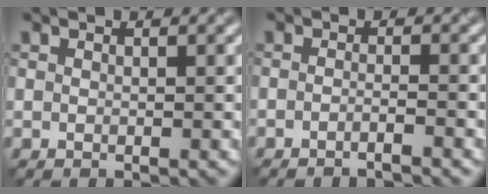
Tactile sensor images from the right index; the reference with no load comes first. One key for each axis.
{"total": 1.7, "fx": -1.6, "fy": 0.2, "fz": 0.6, "tx": -0.001, "ty": -0.005, "tz": -0.037}